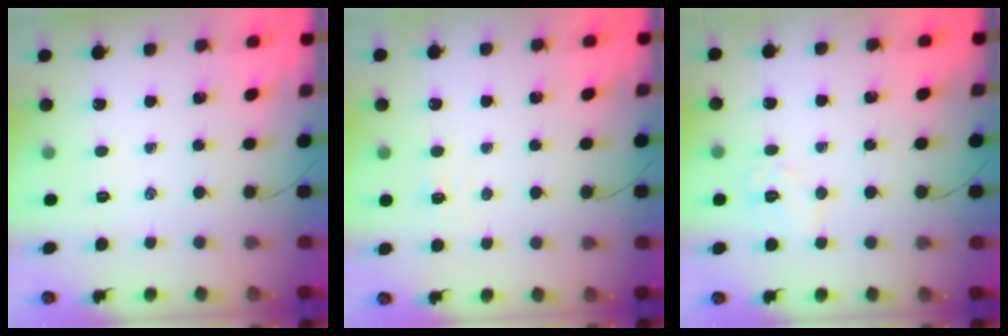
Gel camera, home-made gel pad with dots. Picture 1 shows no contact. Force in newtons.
{"total": 1.6, "press": 1.6, "slide": 0.5}
{"total": 5.8, "press": 5.7, "slide": 0.8}